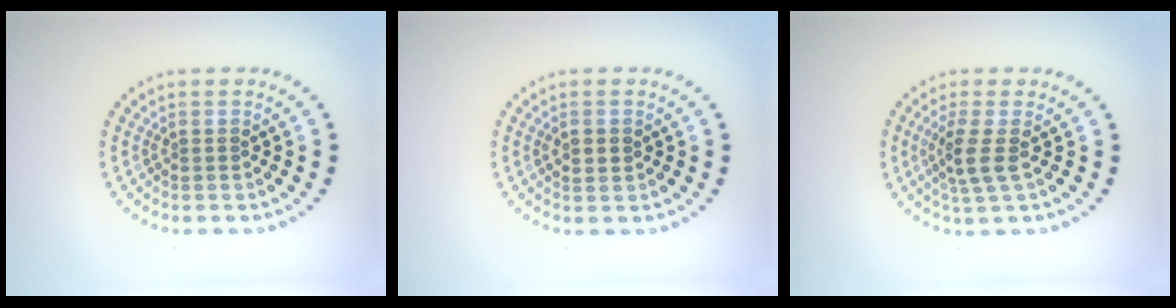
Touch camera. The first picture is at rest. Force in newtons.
{"total": 1.7, "press": 1.7, "slide": 0.1}
{"total": 2.7, "press": 2.1, "slide": 1.6}